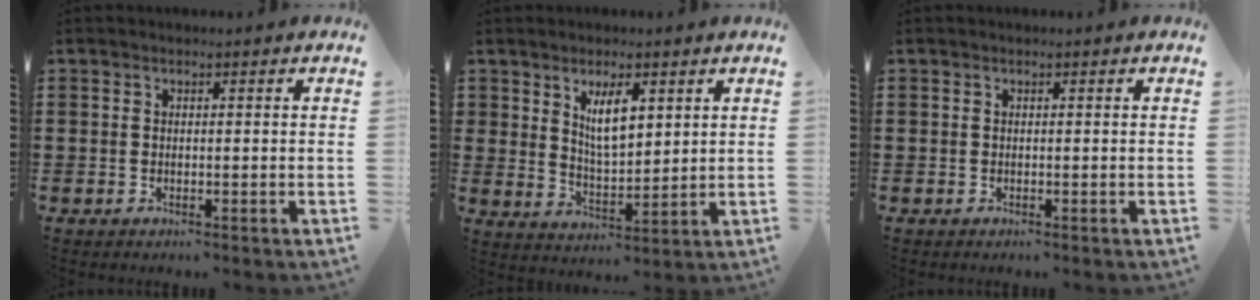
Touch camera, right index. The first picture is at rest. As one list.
[{"total": 5.9, "force": [2.9, 2.3, 4.5], "torque": [-0.083, -0.002, 0.048]}, {"total": 0.0}]